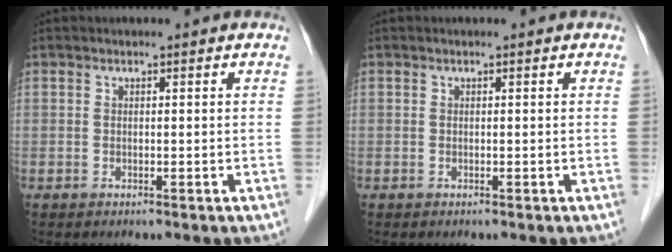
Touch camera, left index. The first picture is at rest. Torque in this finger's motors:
{"motor_torque": [0.00, 0.00, 0.00, 0.00]}